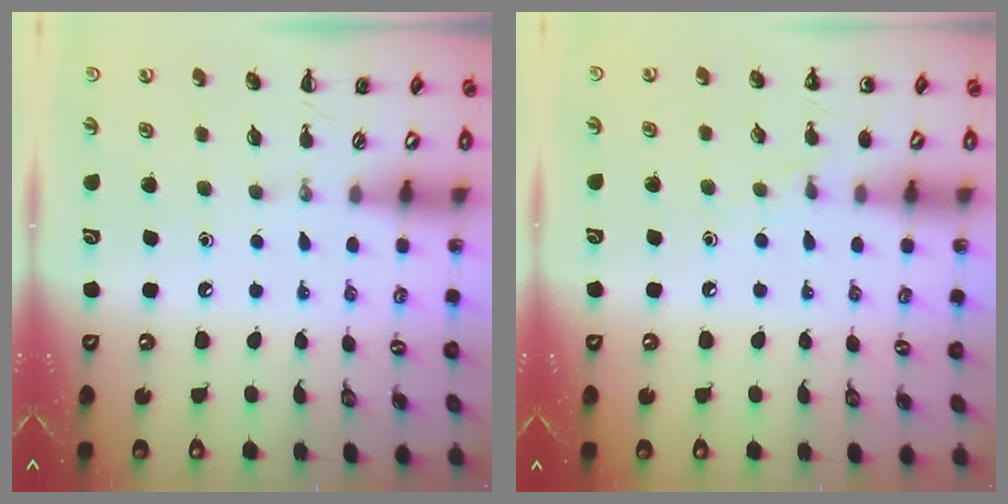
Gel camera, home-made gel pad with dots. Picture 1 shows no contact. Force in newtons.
{"total": 5.0, "press": 4.7, "slide": 1.8}